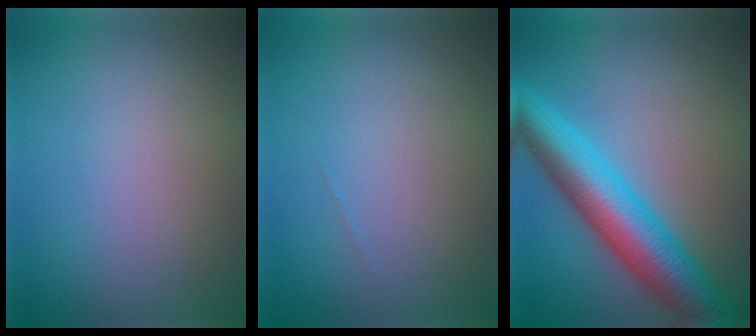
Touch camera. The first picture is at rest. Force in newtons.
{"total": 0.0}
{"total": 9.0, "press": 9.0, "slide": 0.0}